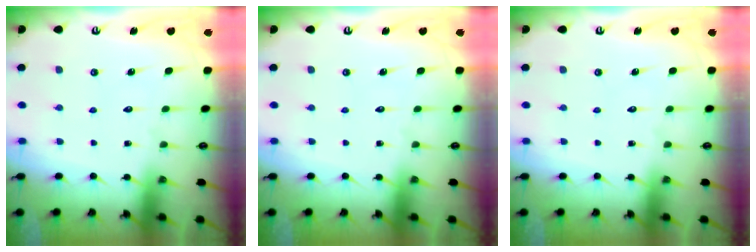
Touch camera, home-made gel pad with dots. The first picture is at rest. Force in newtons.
{"total": 0.0}
{"total": 0.0}